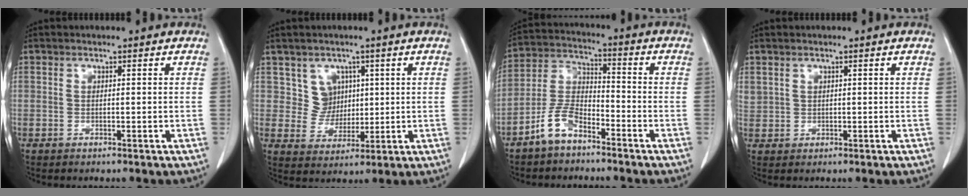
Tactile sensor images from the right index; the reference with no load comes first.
{"total": 5.1, "force": [2.1, 4.6, 0.6], "torque": [-0.011, 0.009, 0.045]}
{"total": 7.2, "force": [-4.4, 3.7, 4.3], "torque": [-0.097, 0.009, -0.083]}
{"total": 3.0, "force": [1.7, 2.3, 0.8], "torque": [-0.018, 0.009, 0.043]}